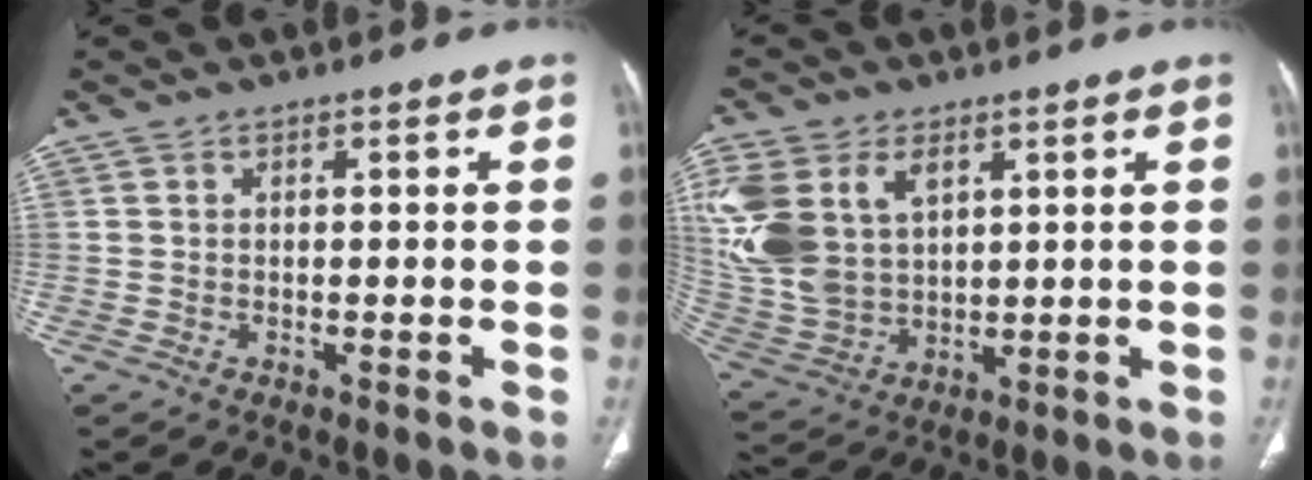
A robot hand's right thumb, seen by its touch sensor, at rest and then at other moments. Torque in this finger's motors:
{"motor_torque": [0.86, 3.22, 1.14, 1.34, 0.19]}